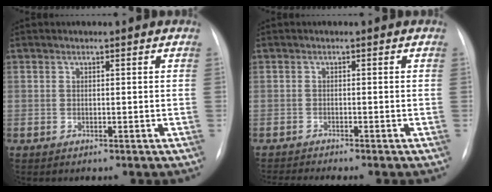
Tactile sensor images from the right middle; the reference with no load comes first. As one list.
[{"total": 4.7, "force": [-4.3, -0.8, 1.8], "torque": [-0.027, -0.010, -0.065]}]